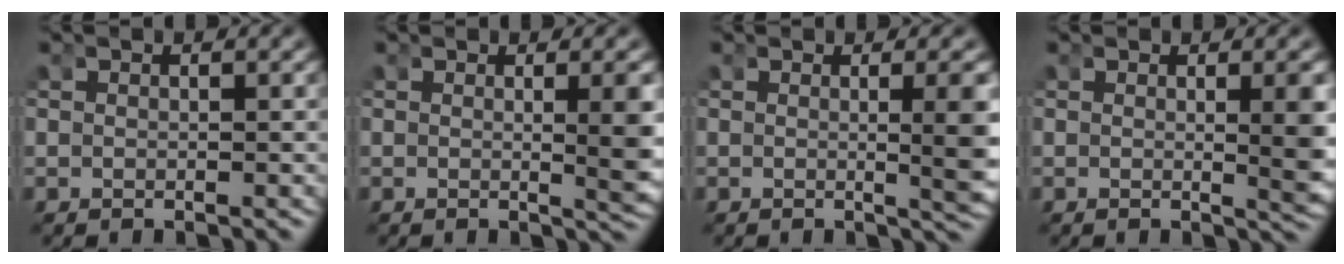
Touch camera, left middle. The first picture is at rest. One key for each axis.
{"total": 2.8, "fx": 0.0, "fy": 0.1, "fz": 2.8, "tx": -0.034, "ty": -0.009, "tz": 0.001}
{"total": 3.5, "fx": -0.2, "fy": 0.1, "fz": 3.5, "tx": -0.042, "ty": -0.005, "tz": -0.003}
{"total": 2.8, "fx": 0.0, "fy": 0.2, "fz": 2.7, "tx": -0.032, "ty": -0.009, "tz": 0.001}